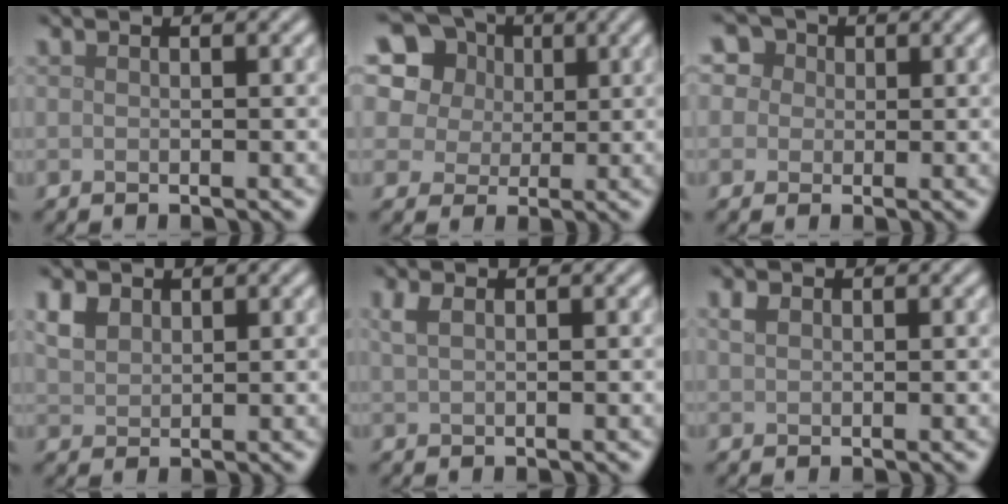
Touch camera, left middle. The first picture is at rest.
{"total": 15.0, "force": [7.1, 12.0, 5.4], "torque": [-0.172, 0.038, 0.124]}
{"total": 6.0, "force": [2.8, 4.6, 2.5], "torque": [-0.047, 0.029, 0.015]}
{"total": 2.4, "force": [1.4, 1.7, 1.2], "torque": [-0.030, 0.003, 0.028]}
{"total": 1.4, "force": [0.8, 0.5, 1.1], "torque": [-0.022, 0.005, 0.016]}
{"total": 1.2, "force": [0.5, 0.8, 0.6], "torque": [-0.012, 0.003, 0.009]}